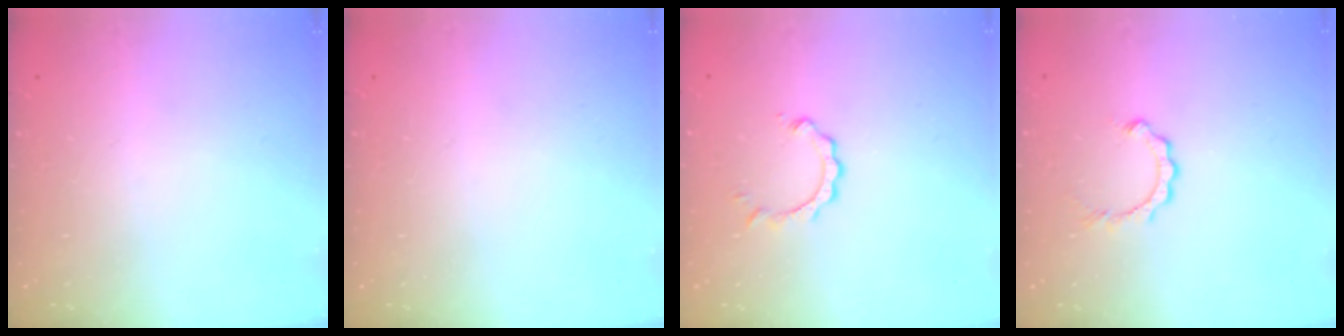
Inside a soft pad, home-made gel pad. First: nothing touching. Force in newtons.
{"total": 0.0}
{"total": 3.4, "press": 3.3, "slide": 0.4}
{"total": 2.3, "press": 2.3, "slide": 0.3}